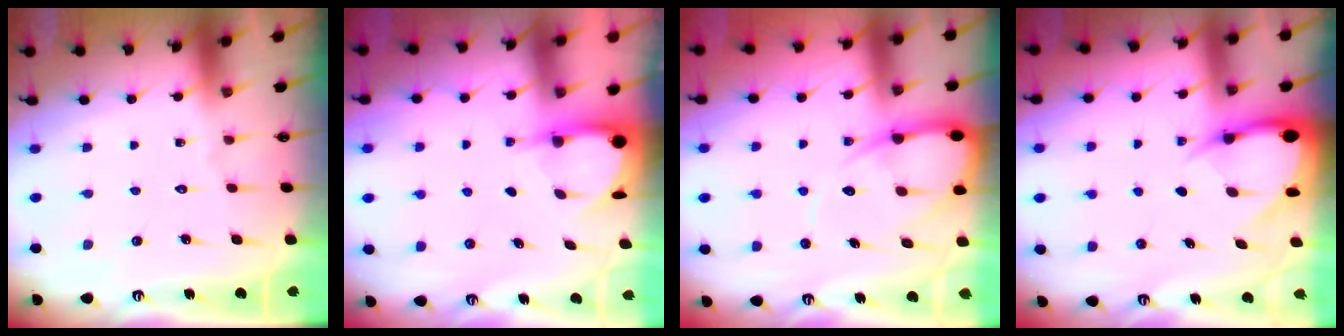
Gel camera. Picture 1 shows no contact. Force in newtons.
{"total": 3.9, "press": 3.9, "slide": 0.3}
{"total": 9.4, "press": 9.3, "slide": 1.0}
{"total": 5.4, "press": 5.4, "slide": 0.7}